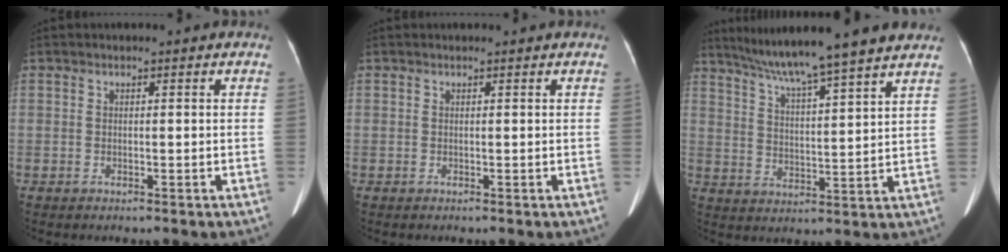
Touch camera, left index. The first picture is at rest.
{"total": 0.8, "force": [0.8, 0.1, 0.2], "torque": [-0.007, 0.013, 0.012]}
{"total": 14.6, "force": [12.4, -1.1, 7.5], "torque": [-0.128, 0.015, 0.185]}